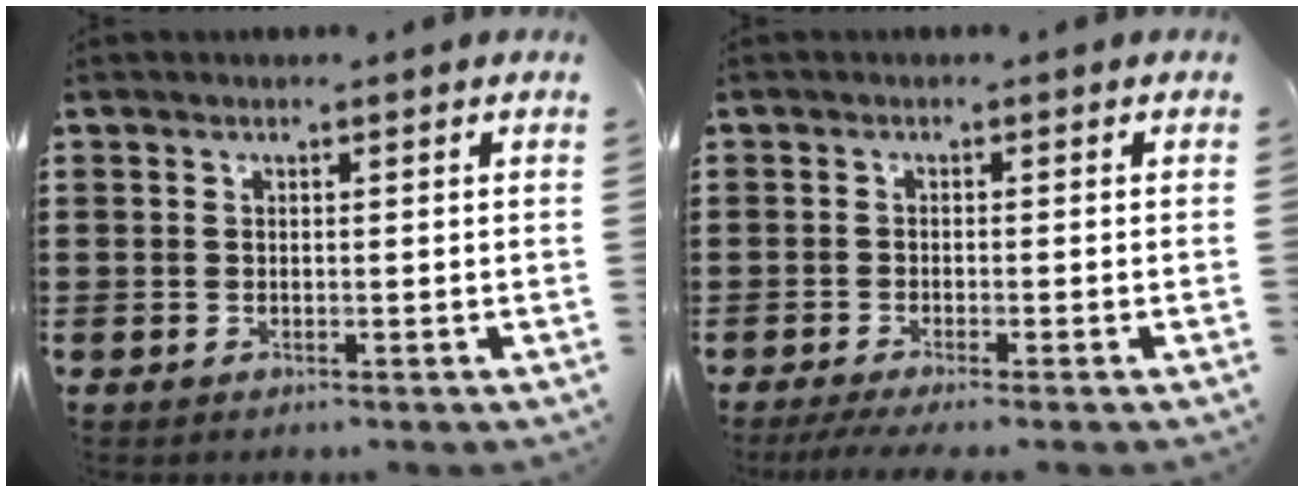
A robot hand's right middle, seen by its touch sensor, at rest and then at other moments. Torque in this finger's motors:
{"motor_torque": [1.19, -0.15, 0.13, 0.03]}